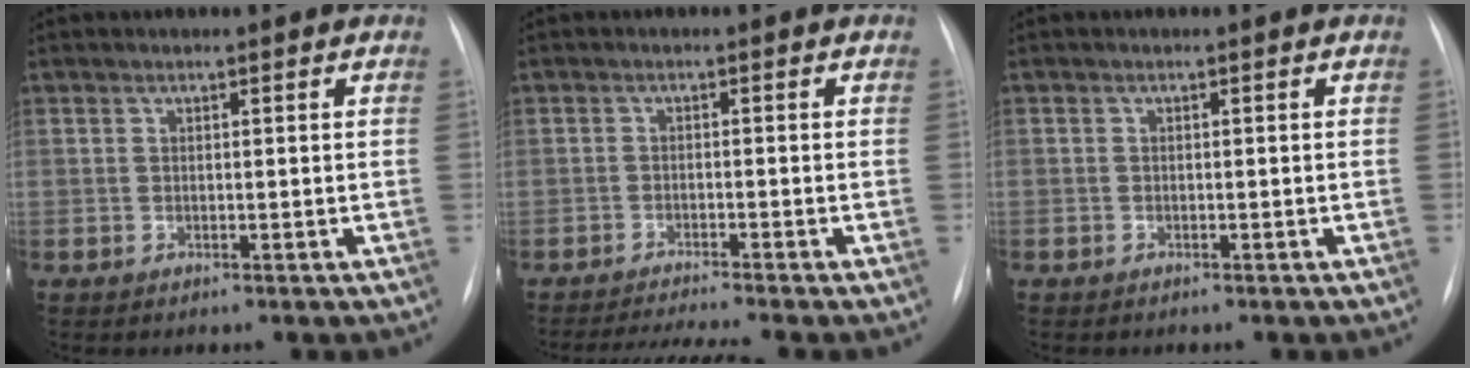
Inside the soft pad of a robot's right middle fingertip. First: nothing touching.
{"total": 6.2, "force": [-5.4, -1.4, 2.6], "torque": [-0.040, -0.017, -0.088]}
{"total": 0.7, "force": [-0.5, 0.5, 0.0], "torque": [-0.007, 0.004, -0.009]}